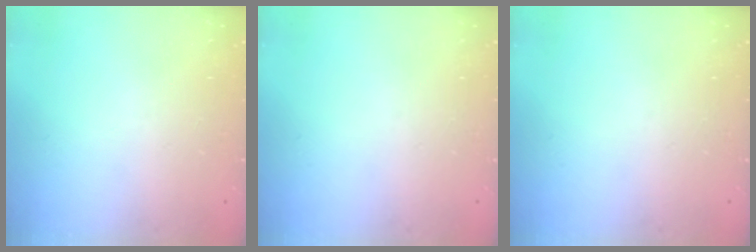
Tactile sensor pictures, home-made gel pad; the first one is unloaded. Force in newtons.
{"total": 0.0}
{"total": 0.0}